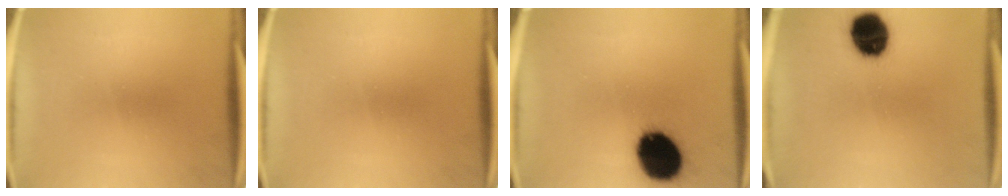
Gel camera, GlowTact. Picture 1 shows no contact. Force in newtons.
{"total": 0.0}
{"total": 19.6}
{"total": 13.3}